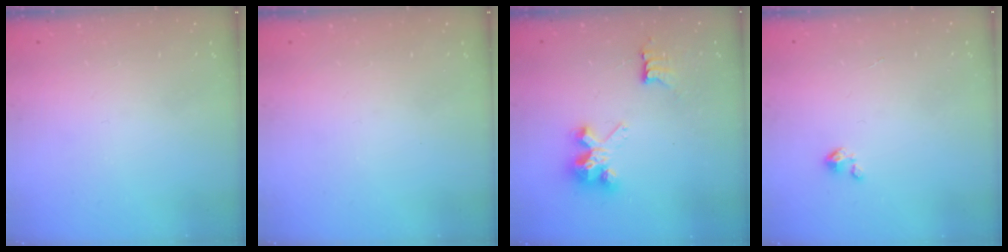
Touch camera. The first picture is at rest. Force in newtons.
{"total": 0.0}
{"total": 6.6, "press": 6.6, "slide": 0.1}
{"total": 1.8, "press": 1.8, "slide": 0.2}